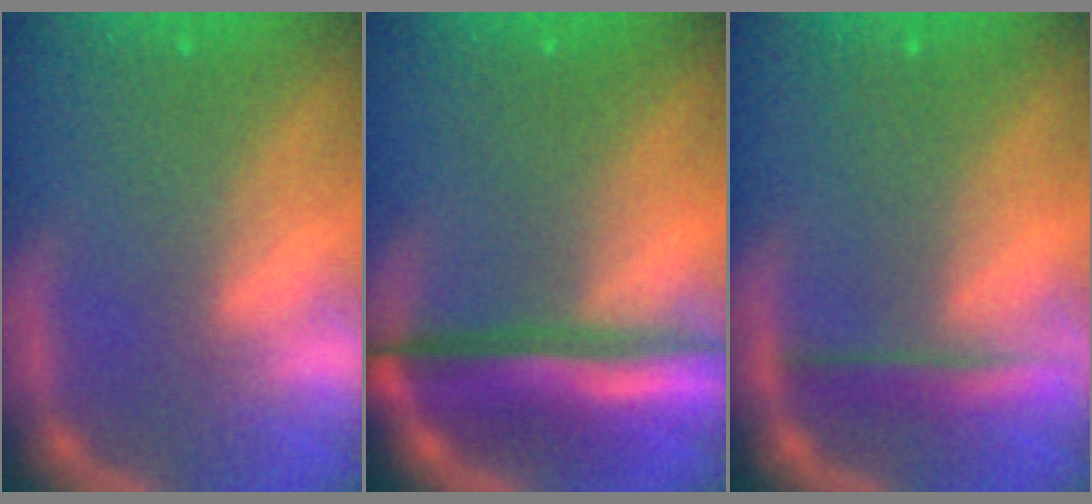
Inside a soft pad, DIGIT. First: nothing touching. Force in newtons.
{"total": 7.6}
{"total": 2.5}